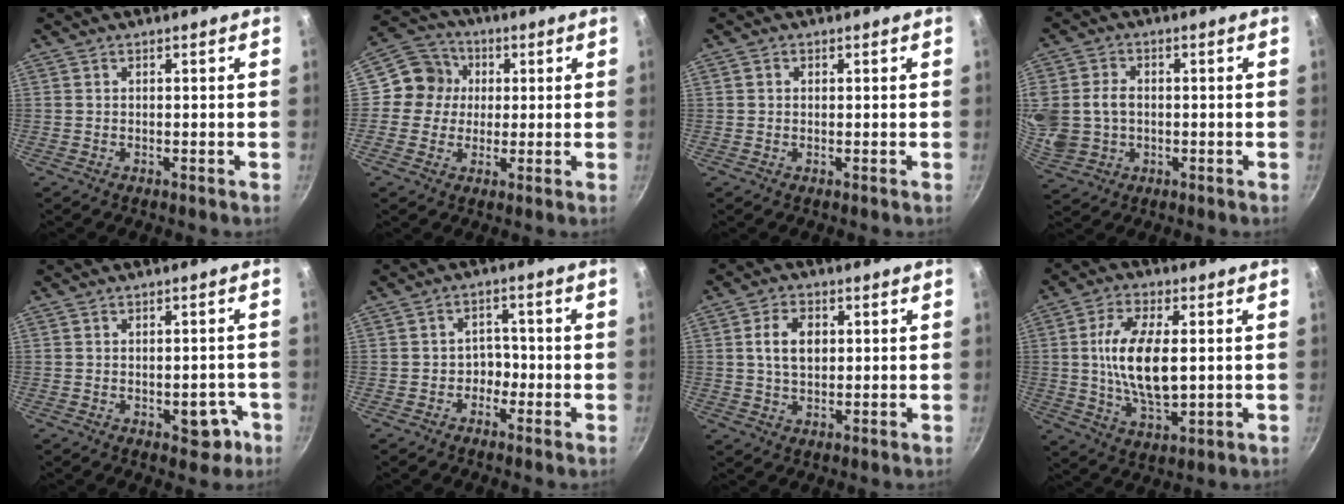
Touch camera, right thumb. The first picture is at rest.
{"total": 8.2, "force": [0.9, 7.9, 2.3], "torque": [0.001, 0.016, -0.005]}
{"total": 0.9, "force": [0.2, 0.8, 0.4], "torque": [-0.005, 0.004, 0.002]}
{"total": 14.1, "force": [0.2, 11.5, 8.0], "torque": [-0.189, 0.015, 0.014]}
{"total": 5.1, "force": [-1.9, 3.1, 3.6], "torque": [-0.015, 0.016, -0.019]}
{"total": 3.3, "force": [-1.4, 2.7, 1.2], "torque": [0.019, 0.022, -0.022]}
{"total": 6.5, "force": [1.2, 4.3, 4.7], "torque": [-0.069, 0.002, 0.021]}
{"total": 13.8, "force": [1.0, 6.6, 12.1], "torque": [-0.222, 0.001, 0.022]}